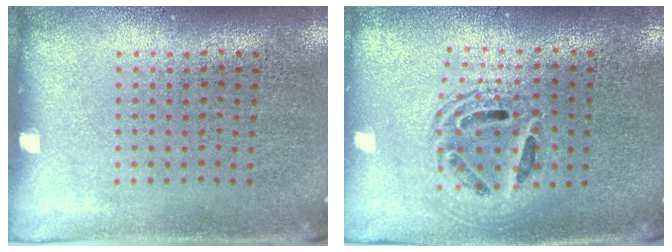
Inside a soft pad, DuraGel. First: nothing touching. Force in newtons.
{"total": 1.6, "press": 1.4, "slide": 0.9}